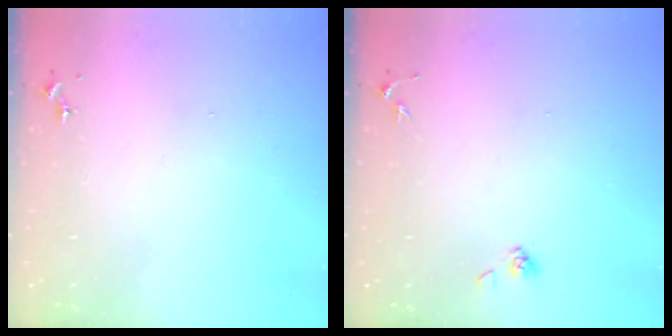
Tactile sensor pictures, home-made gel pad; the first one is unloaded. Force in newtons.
{"total": 3.9, "press": 3.5, "slide": 1.7}